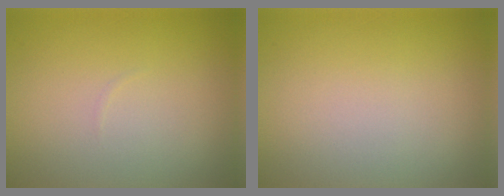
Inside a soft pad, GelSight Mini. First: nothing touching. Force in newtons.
{"total": 0.0}